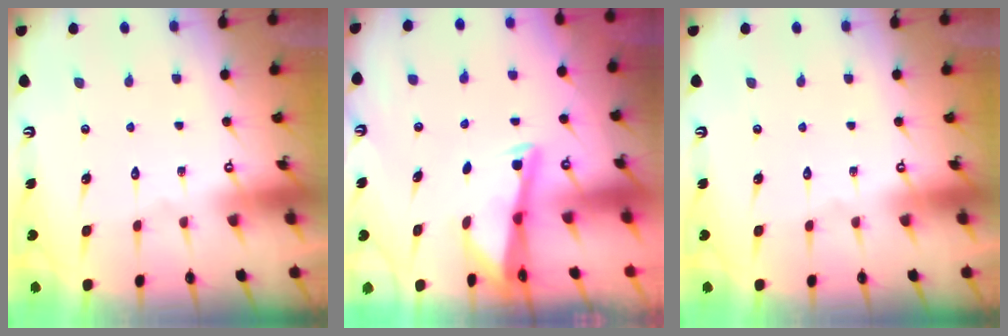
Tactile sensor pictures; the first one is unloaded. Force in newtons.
{"total": 2.7, "press": 2.7, "slide": 0.2}
{"total": 0.0}